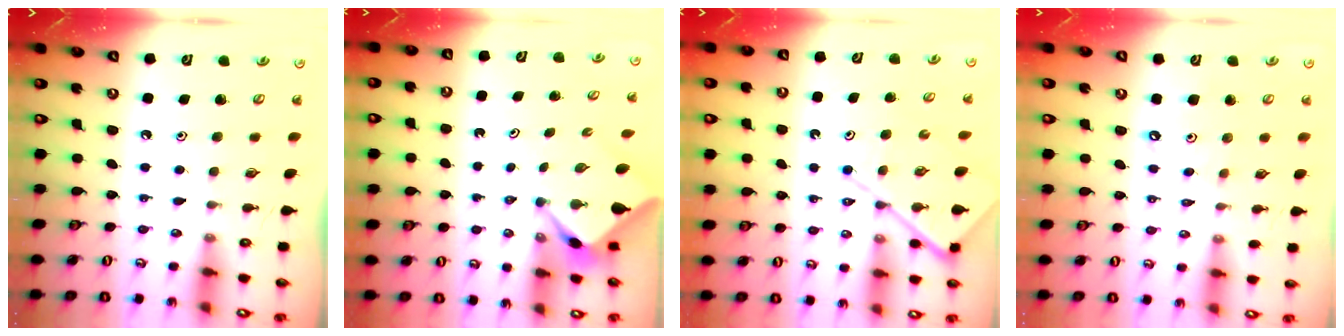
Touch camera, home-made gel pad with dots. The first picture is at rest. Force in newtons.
{"total": 2.5, "press": 2.5, "slide": 0.3}
{"total": 7.4, "press": 7.3, "slide": 0.8}
{"total": 4.7, "press": 4.6, "slide": 0.5}